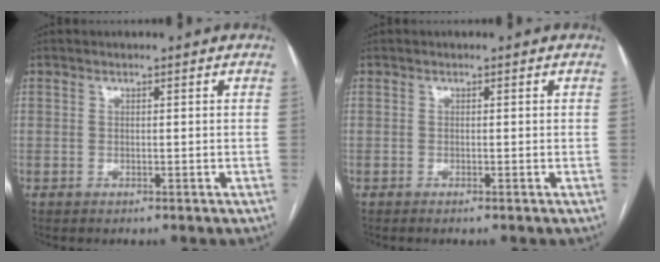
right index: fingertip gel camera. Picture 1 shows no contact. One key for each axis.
{"total": 0.0}